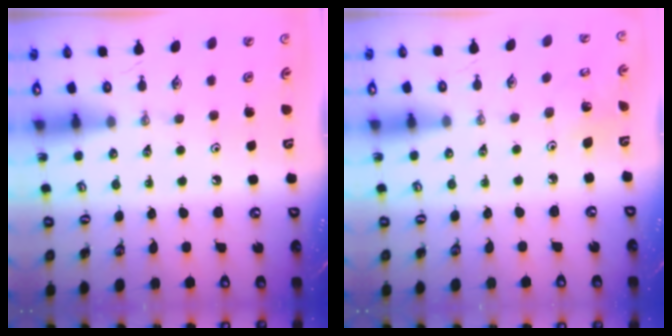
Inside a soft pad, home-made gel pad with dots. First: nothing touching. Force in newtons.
{"total": 2.0, "press": 2.0, "slide": 0.1}